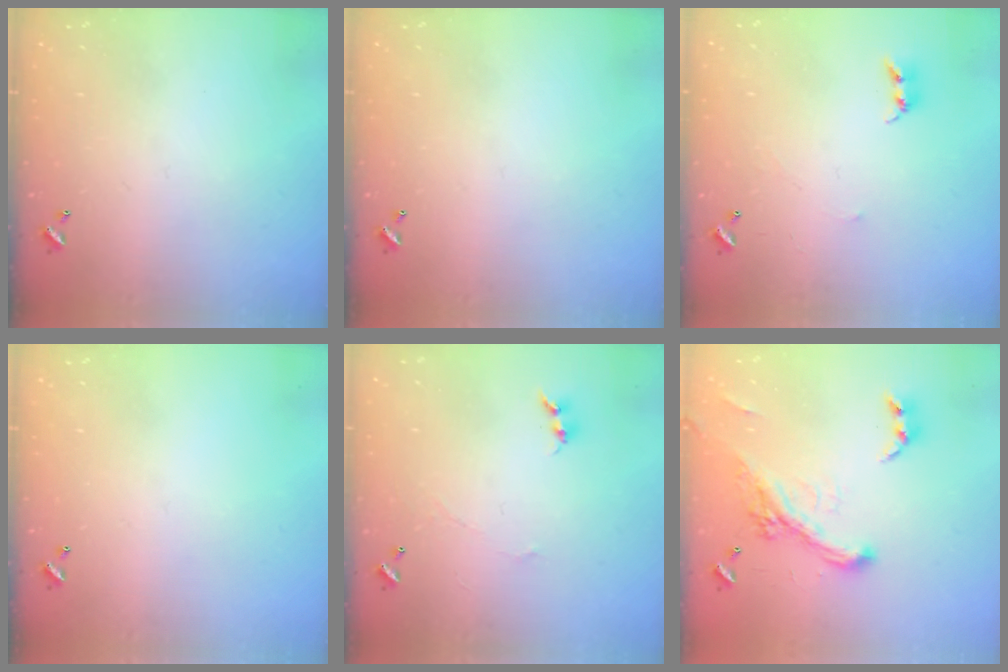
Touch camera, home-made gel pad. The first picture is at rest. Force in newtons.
{"total": 0.0}
{"total": 2.4, "press": 2.4, "slide": 0.2}
{"total": 0.0}
{"total": 0.6, "press": 0.3, "slide": 0.5}
{"total": 4.6, "press": 4.4, "slide": 1.4}